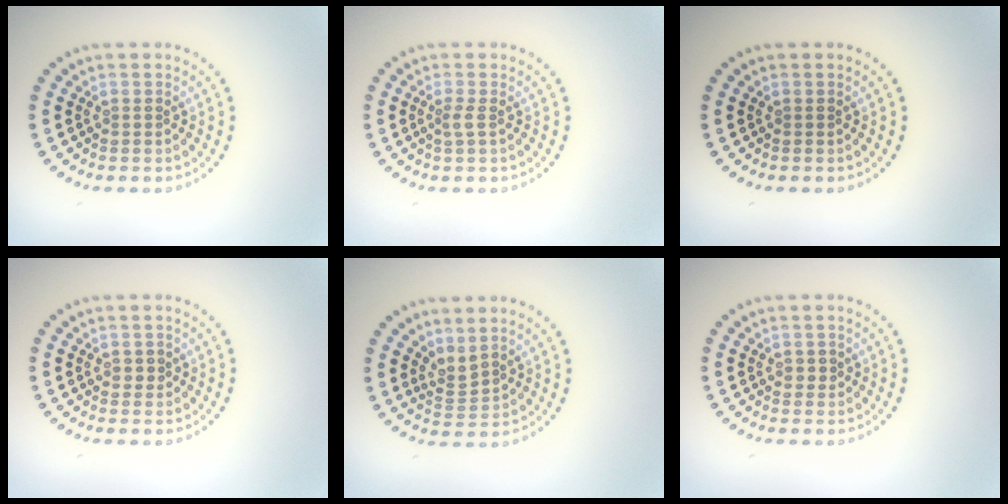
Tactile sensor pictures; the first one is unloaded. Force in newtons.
{"total": 0.9, "press": 0.7, "slide": 0.6}
{"total": 0.0}
{"total": 0.9, "press": 0.9, "slide": 0.2}
{"total": 2.0, "press": 1.4, "slide": 1.5}
{"total": 0.9, "press": 0.9, "slide": 0.2}